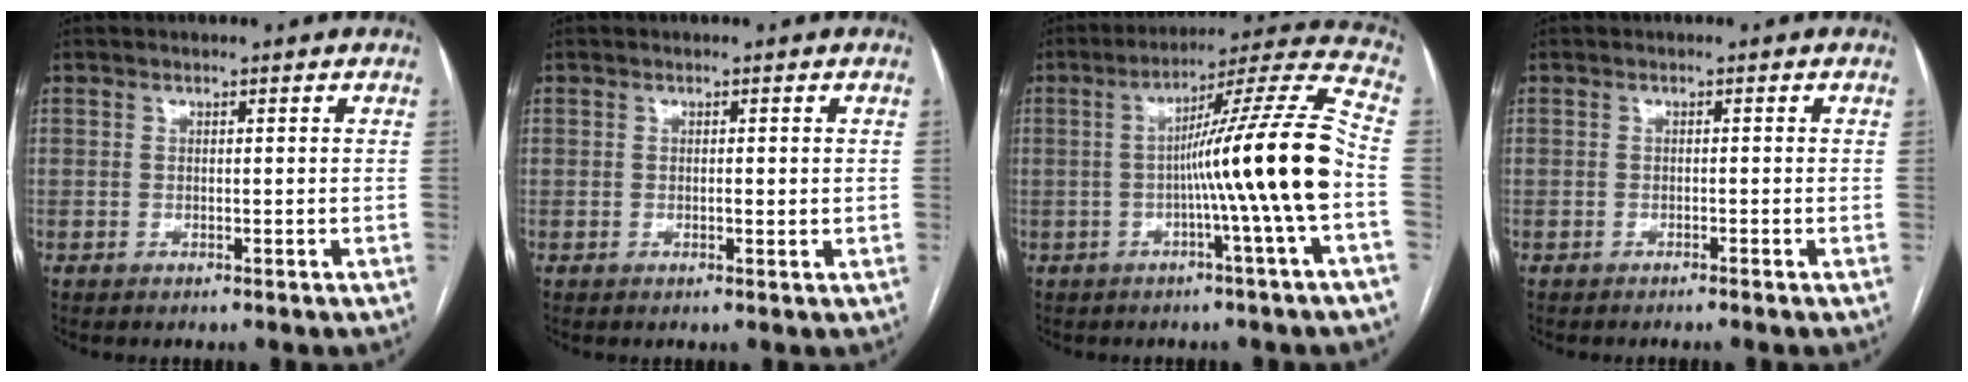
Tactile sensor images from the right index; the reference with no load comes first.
{"total": 1.1, "force": [0.0, 0.4, 1.0], "torque": [-0.014, -0.001, 0.001]}
{"total": 15.3, "force": [-2.9, -2.4, 14.8], "torque": [-0.221, 0.010, -0.055]}
{"total": 0.8, "force": [-0.6, -0.3, 0.3], "torque": [-0.008, 0.003, -0.013]}